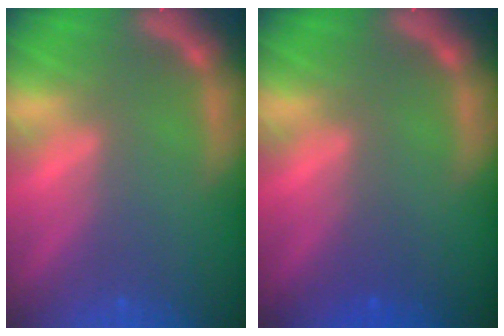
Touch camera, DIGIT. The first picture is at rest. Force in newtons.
{"total": 0.9}